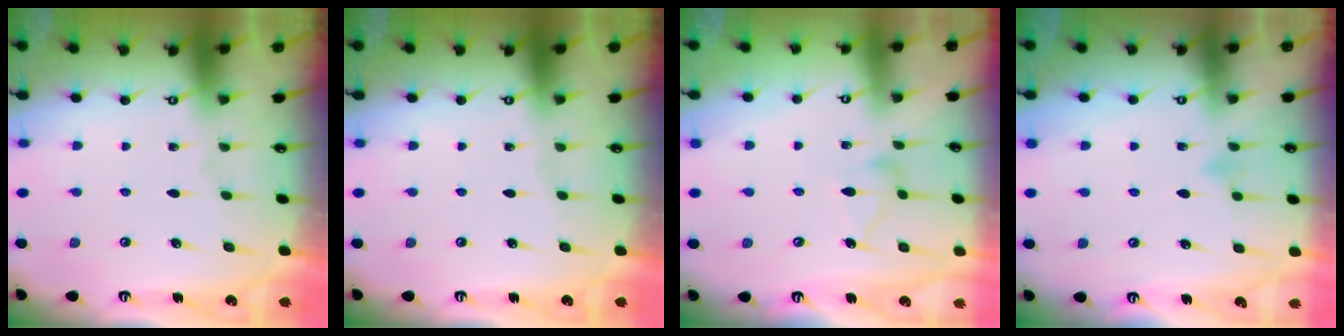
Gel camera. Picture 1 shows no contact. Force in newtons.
{"total": 0.0}
{"total": 8.2, "press": 8.2, "slide": 0.3}
{"total": 3.7, "press": 3.7, "slide": 0.4}